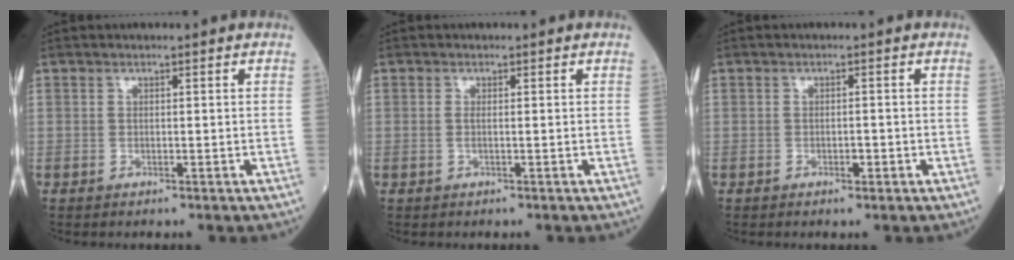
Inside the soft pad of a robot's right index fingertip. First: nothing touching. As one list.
[{"total": 0.8, "force": [0.0, 0.2, 0.7], "torque": [-0.018, -0.002, -0.001]}, {"total": 1.5, "force": [-0.6, 0.5, 1.3], "torque": [-0.022, 0.000, -0.009]}]